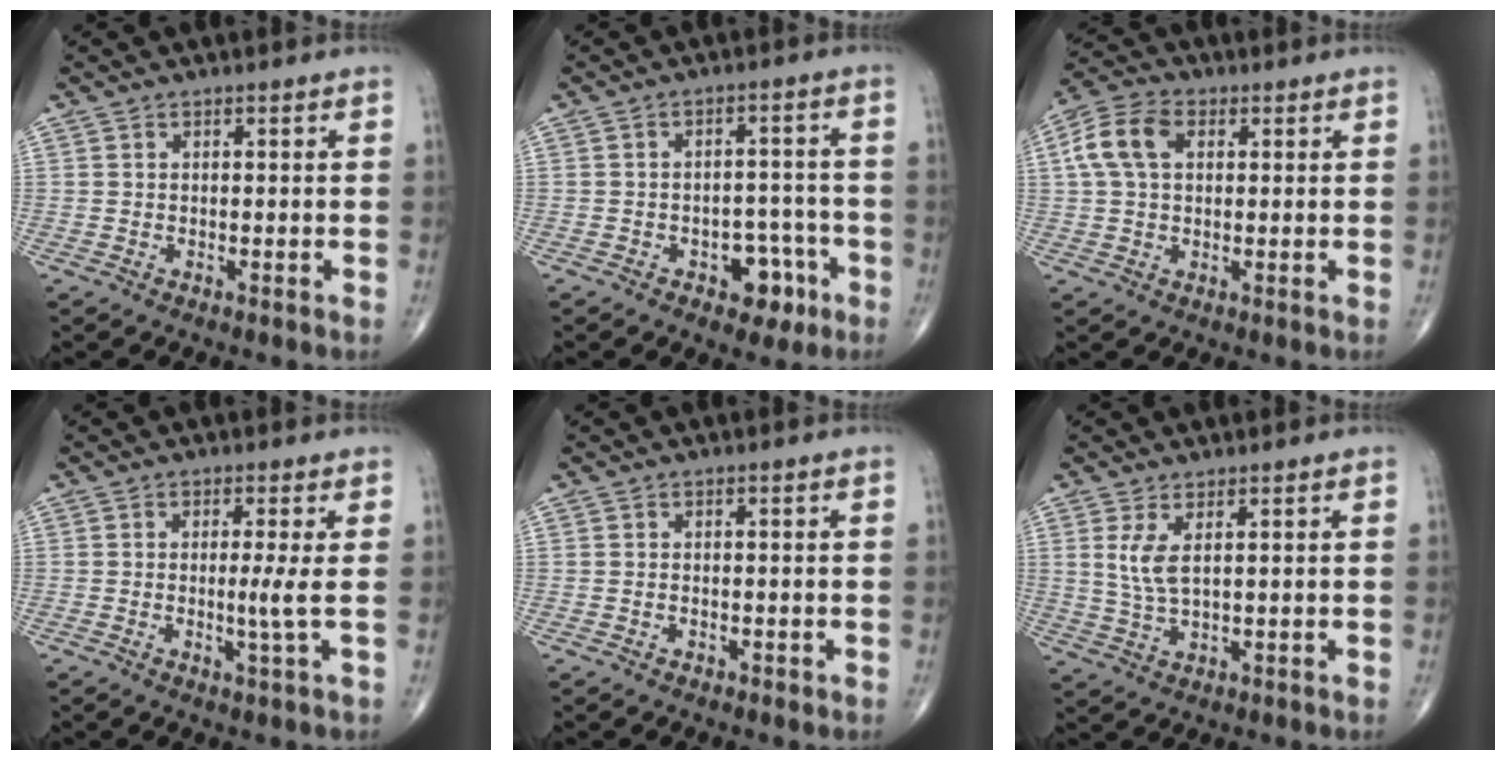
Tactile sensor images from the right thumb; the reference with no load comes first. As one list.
[{"total": 7.0, "force": [-3.5, 4.4, 4.1], "torque": [-0.022, 0.035, -0.044]}, {"total": 8.6, "force": [2.1, 5.6, 6.2], "torque": [-0.127, 0.021, 0.034]}, {"total": 3.1, "force": [-0.1, -0.7, 3.0], "torque": [-0.069, -0.012, -0.005]}, {"total": 0.8, "force": [-0.4, 0.5, 0.5], "torque": [-0.010, 0.003, -0.004]}, {"total": 4.5, "force": [1.5, 1.4, 4.0], "torque": [-0.090, -0.010, 0.039]}]